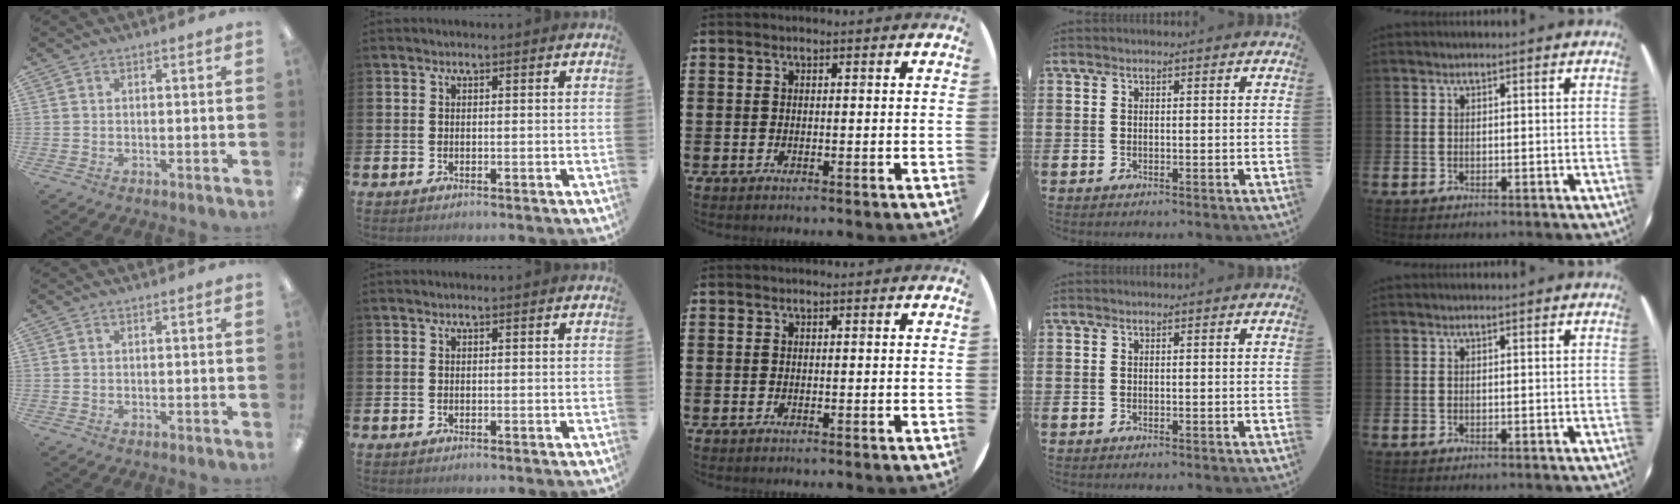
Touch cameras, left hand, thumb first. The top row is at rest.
{}